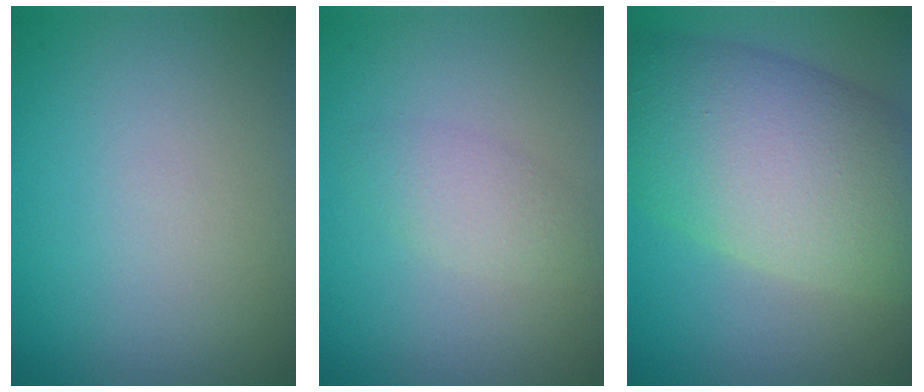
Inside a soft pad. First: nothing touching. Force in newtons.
{"total": 1.7, "press": 1.7, "slide": 0.1}
{"total": 12.1, "press": 12.1, "slide": 0.5}